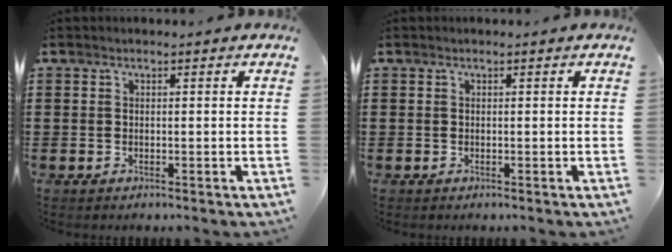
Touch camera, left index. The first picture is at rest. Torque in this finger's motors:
{"motor_torque": [0.00, 0.00, 0.00, 0.00]}